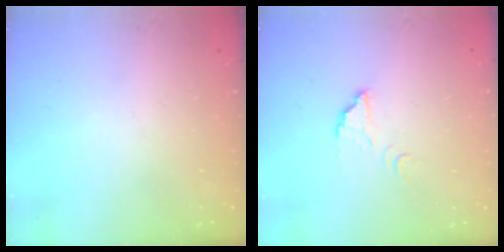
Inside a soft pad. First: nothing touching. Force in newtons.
{"total": 5.1, "press": 5.1, "slide": 0.4}